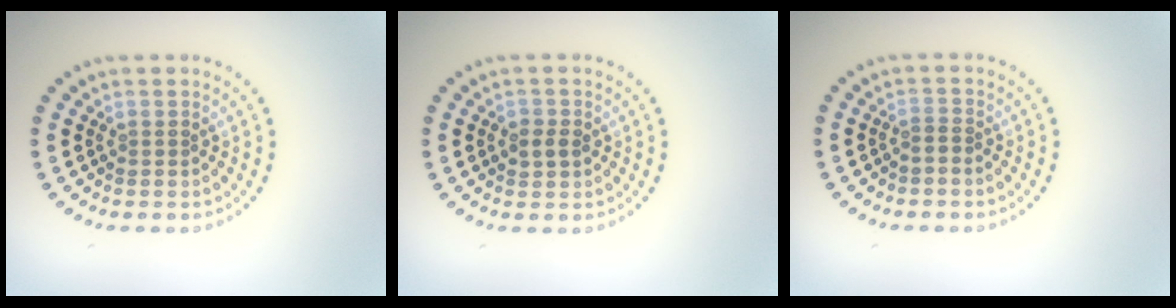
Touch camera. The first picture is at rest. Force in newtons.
{"total": 1.6, "press": 1.6, "slide": 0.3}
{"total": 0.6, "press": 0.4, "slide": 0.4}